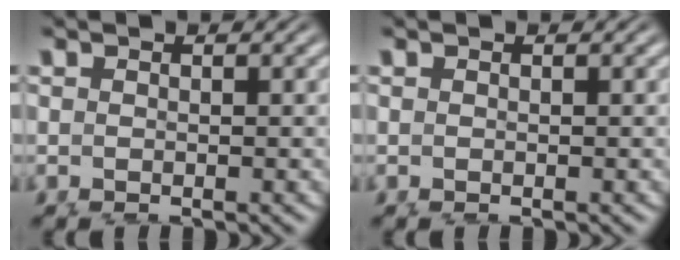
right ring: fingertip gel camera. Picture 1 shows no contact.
{"total": 0.0}